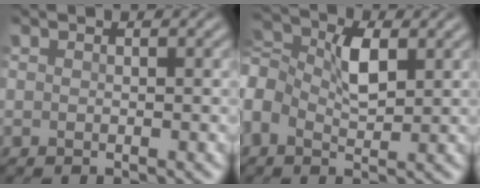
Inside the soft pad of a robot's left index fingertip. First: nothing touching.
{"total": 5.8, "force": [0.3, 3.7, 4.5], "torque": [-0.097, 0.014, -0.006]}